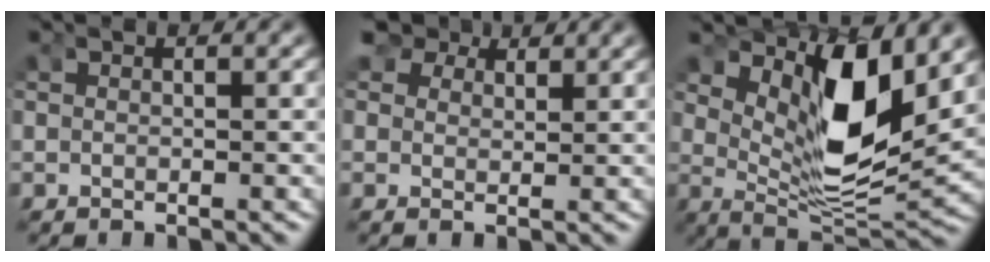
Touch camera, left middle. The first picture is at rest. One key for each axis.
{"total": 4.9, "fx": 3.6, "fy": 2.4, "fz": 2.2, "tx": -0.036, "ty": 0.002, "tz": 0.057}
{"total": 8.7, "fx": 3.6, "fy": 3.0, "fz": 7.3, "tx": -0.131, "ty": -0.015, "tz": 0.066}